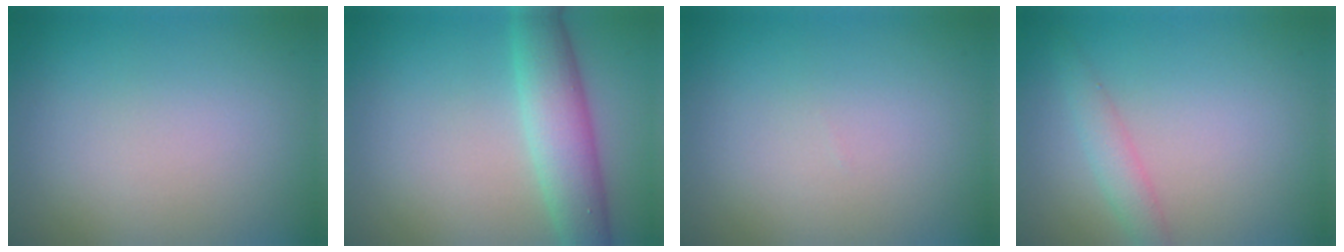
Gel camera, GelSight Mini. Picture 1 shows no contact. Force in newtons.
{"total": 5.5, "press": 5.5, "slide": 0.1}
{"total": 0.0}
{"total": 1.9, "press": 1.9, "slide": 0.2}